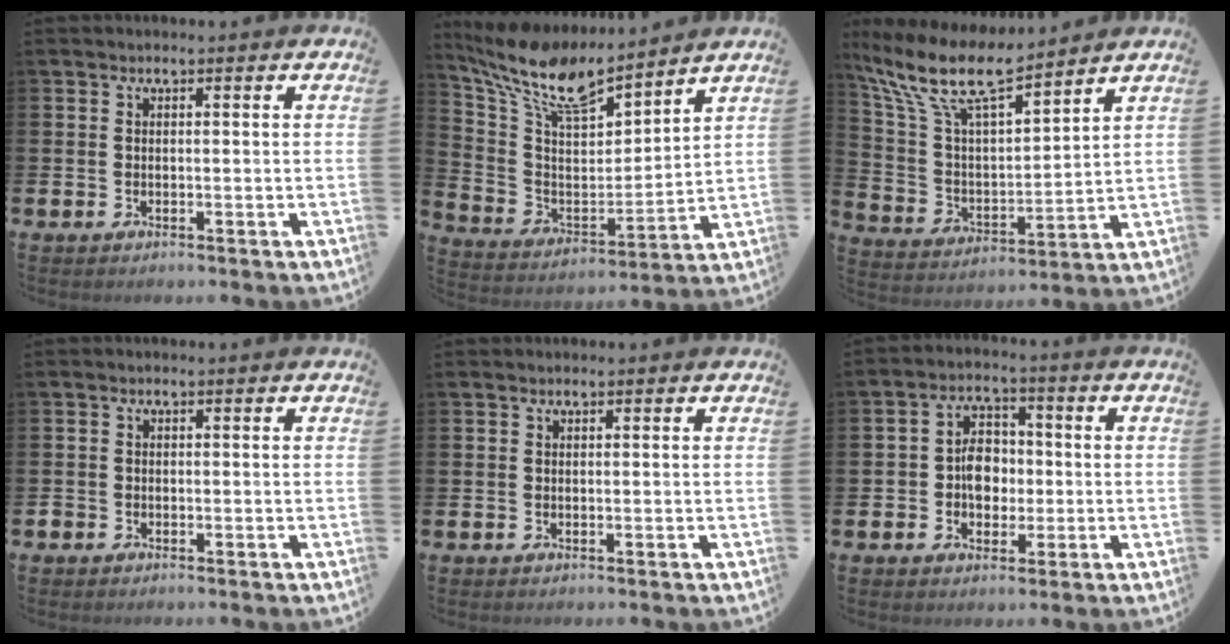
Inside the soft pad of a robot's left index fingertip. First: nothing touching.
{"total": 11.8, "force": [9.9, 3.4, 5.5], "torque": [-0.147, -0.058, 0.173]}
{"total": 11.3, "force": [9.5, 2.5, 5.5], "torque": [-0.146, -0.061, 0.166]}
{"total": 0.9, "force": [-0.7, 0.6, 0.1], "torque": [-0.002, 0.002, -0.016]}
{"total": 0.0}
{"total": 5.1, "force": [-0.3, 4.0, 3.3], "torque": [-0.056, 0.008, -0.013]}